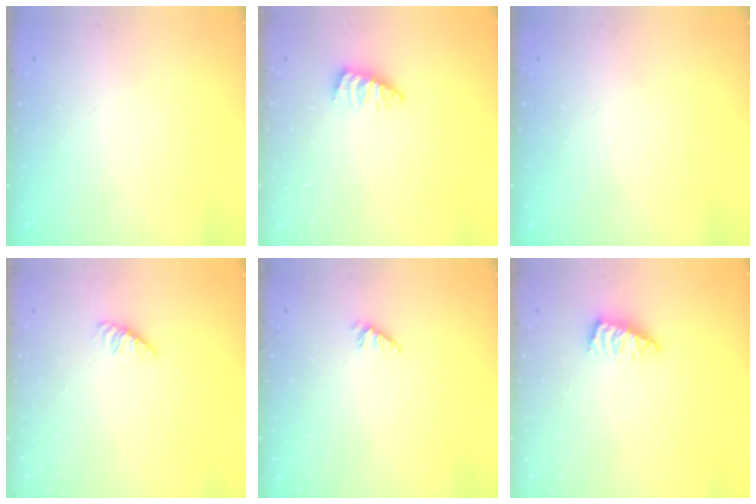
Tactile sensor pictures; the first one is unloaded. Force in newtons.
{"total": 2.3, "press": 2.3, "slide": 0.3}
{"total": 0.0}
{"total": 1.2, "press": 1.1, "slide": 0.3}
{"total": 0.0}
{"total": 2.8, "press": 2.7, "slide": 0.3}